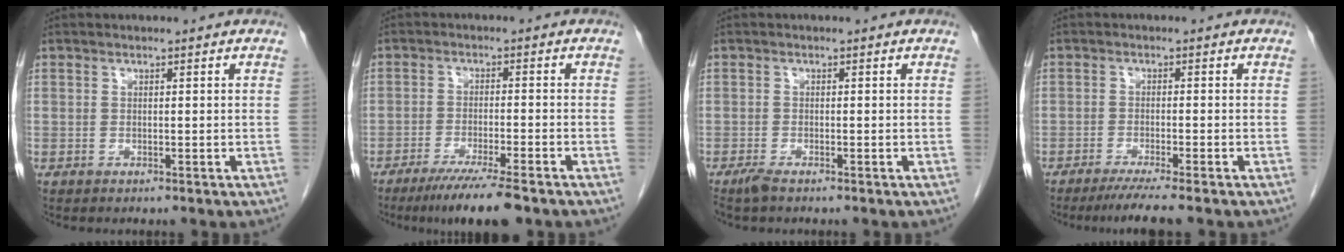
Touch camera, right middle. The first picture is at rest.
{"total": 8.1, "force": [-6.0, 0.0, 5.5], "torque": [-0.088, -0.021, -0.097]}
{"total": 1.6, "force": [-1.2, 0.2, 0.9], "torque": [-0.027, -0.005, -0.025]}
{"total": 5.1, "force": [-4.1, -0.9, 2.9], "torque": [-0.045, -0.015, -0.067]}